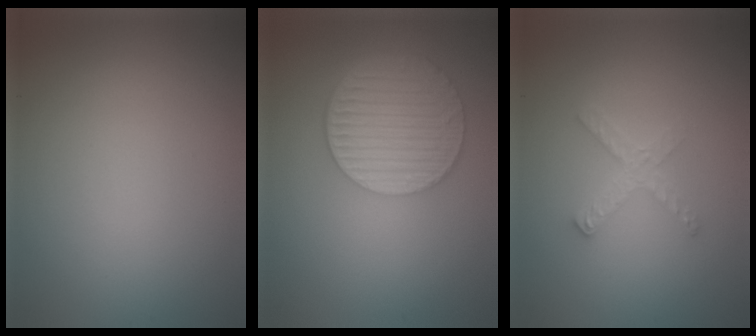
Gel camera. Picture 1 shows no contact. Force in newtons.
{"total": 6.2, "press": 4.4, "slide": 4.3}
{"total": 2.0, "press": 2.0, "slide": 0.2}